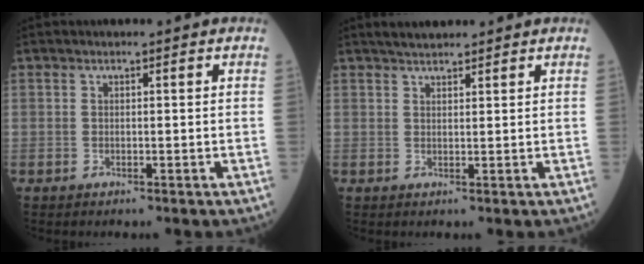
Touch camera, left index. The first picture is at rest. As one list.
[{"total": 3.0, "force": [2.7, 0.6, 1.0], "torque": [-0.017, 0.015, 0.045]}]